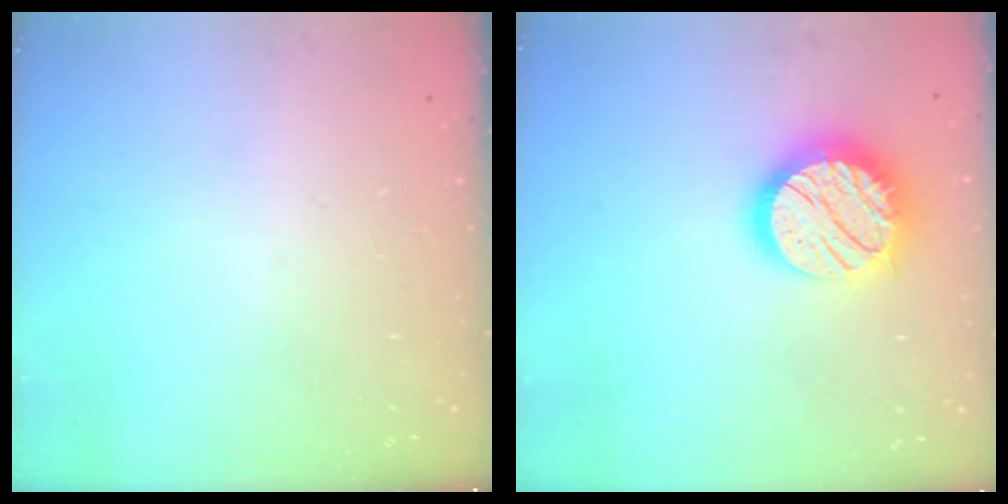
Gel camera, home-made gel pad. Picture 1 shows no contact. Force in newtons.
{"total": 17.2, "press": 17.2, "slide": 1.0}